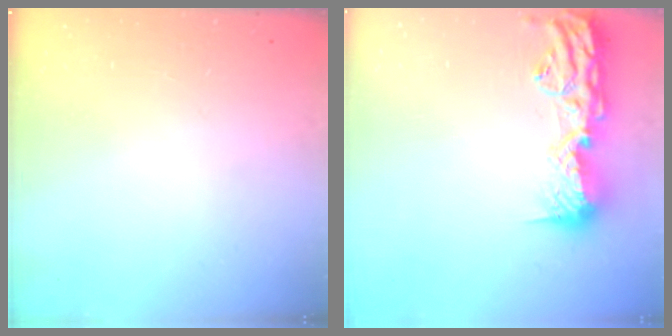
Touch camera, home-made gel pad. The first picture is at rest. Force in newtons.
{"total": 16.3, "press": 15.9, "slide": 3.5}